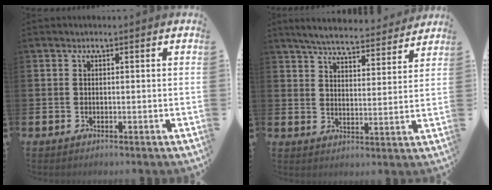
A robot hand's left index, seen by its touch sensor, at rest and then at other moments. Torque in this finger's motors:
{"motor_torque": [1.01, -1.13, 0.49, 0.17]}